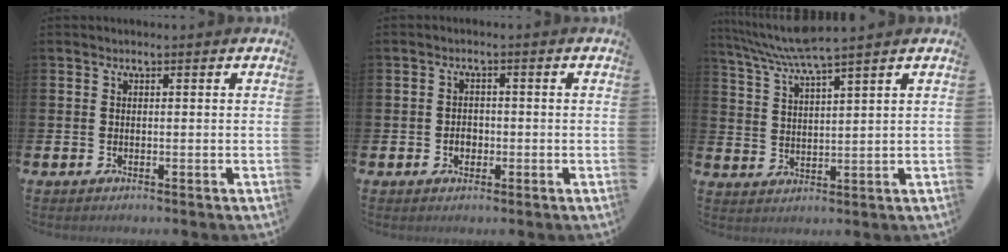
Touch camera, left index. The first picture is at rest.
{"total": 1.9, "force": [-0.5, 1.6, 1.1], "torque": [-0.011, 0.002, -0.014]}
{"total": 5.7, "force": [5.1, -0.4, 2.4], "torque": [-0.068, -0.022, 0.089]}